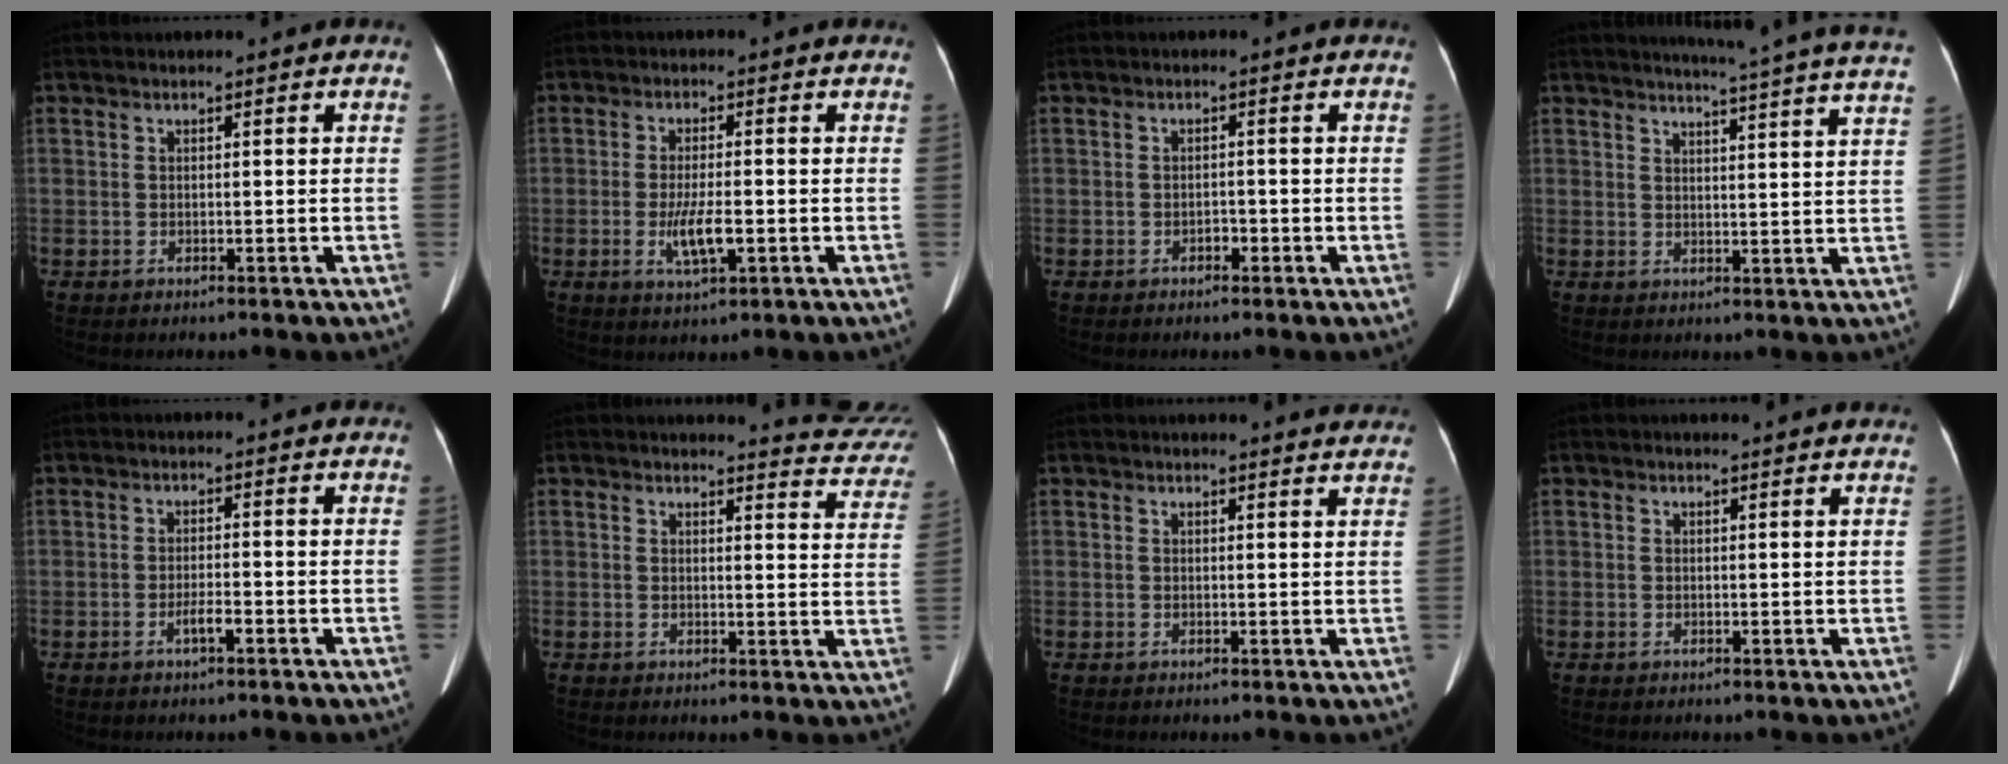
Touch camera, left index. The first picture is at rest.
{"total": 4.8, "force": [-1.2, 0.9, 4.6], "torque": [-0.094, -0.008, -0.018]}
{"total": 1.1, "force": [-0.7, 0.6, 0.6], "torque": [-0.008, 0.003, -0.010]}
{"total": 19.2, "force": [17.8, -1.5, 6.8], "torque": [-0.099, -0.070, 0.201]}
{"total": 1.8, "force": [-1.0, 0.1, 1.5], "torque": [-0.028, 0.000, -0.018]}
{"total": 9.7, "force": [9.7, 1.0, 0.6], "torque": [0.018, -0.067, 0.076]}
{"total": 6.5, "force": [6.3, 0.5, 1.4], "torque": [-0.008, -0.003, 0.048]}
{"total": 4.4, "force": [4.3, 0.4, 1.0], "torque": [-0.015, 0.004, 0.037]}